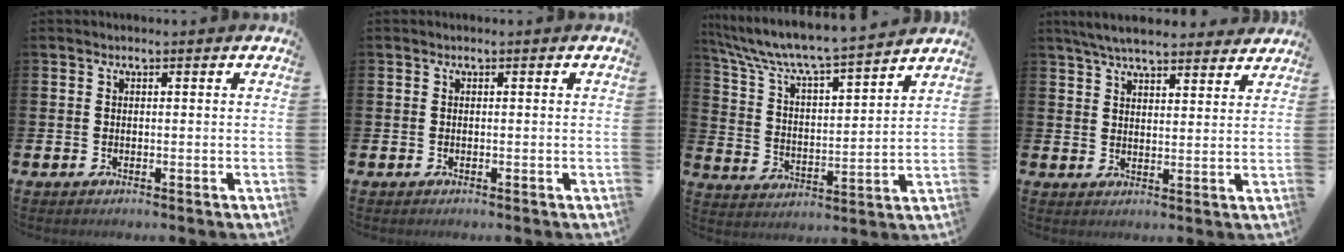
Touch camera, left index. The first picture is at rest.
{"total": 0.0}
{"total": 7.7, "force": [7.3, 0.4, 2.5], "torque": [-0.083, -0.059, 0.121]}
{"total": 6.2, "force": [5.8, 1.1, 1.9], "torque": [-0.052, -0.022, 0.105]}